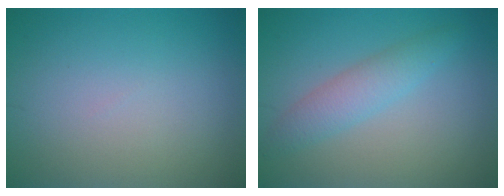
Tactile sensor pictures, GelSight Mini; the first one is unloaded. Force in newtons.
{"total": 2.8, "press": 2.8, "slide": 0.0}